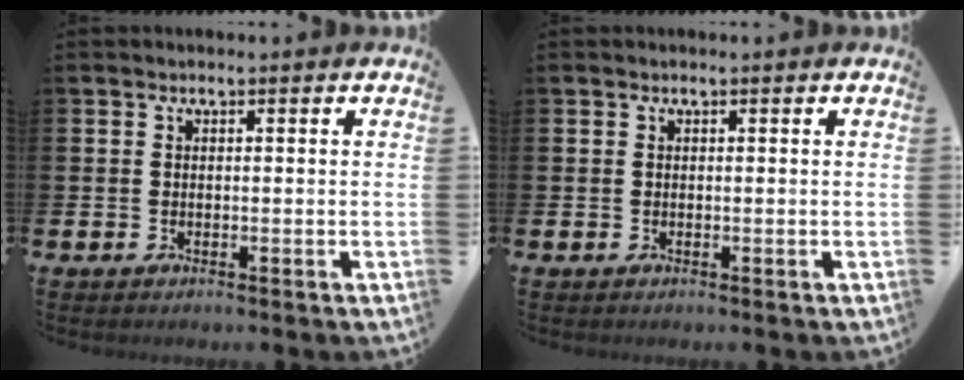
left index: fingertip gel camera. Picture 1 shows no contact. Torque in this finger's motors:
{"motor_torque": [-0.21, -0.34, 0.04, 0.01]}